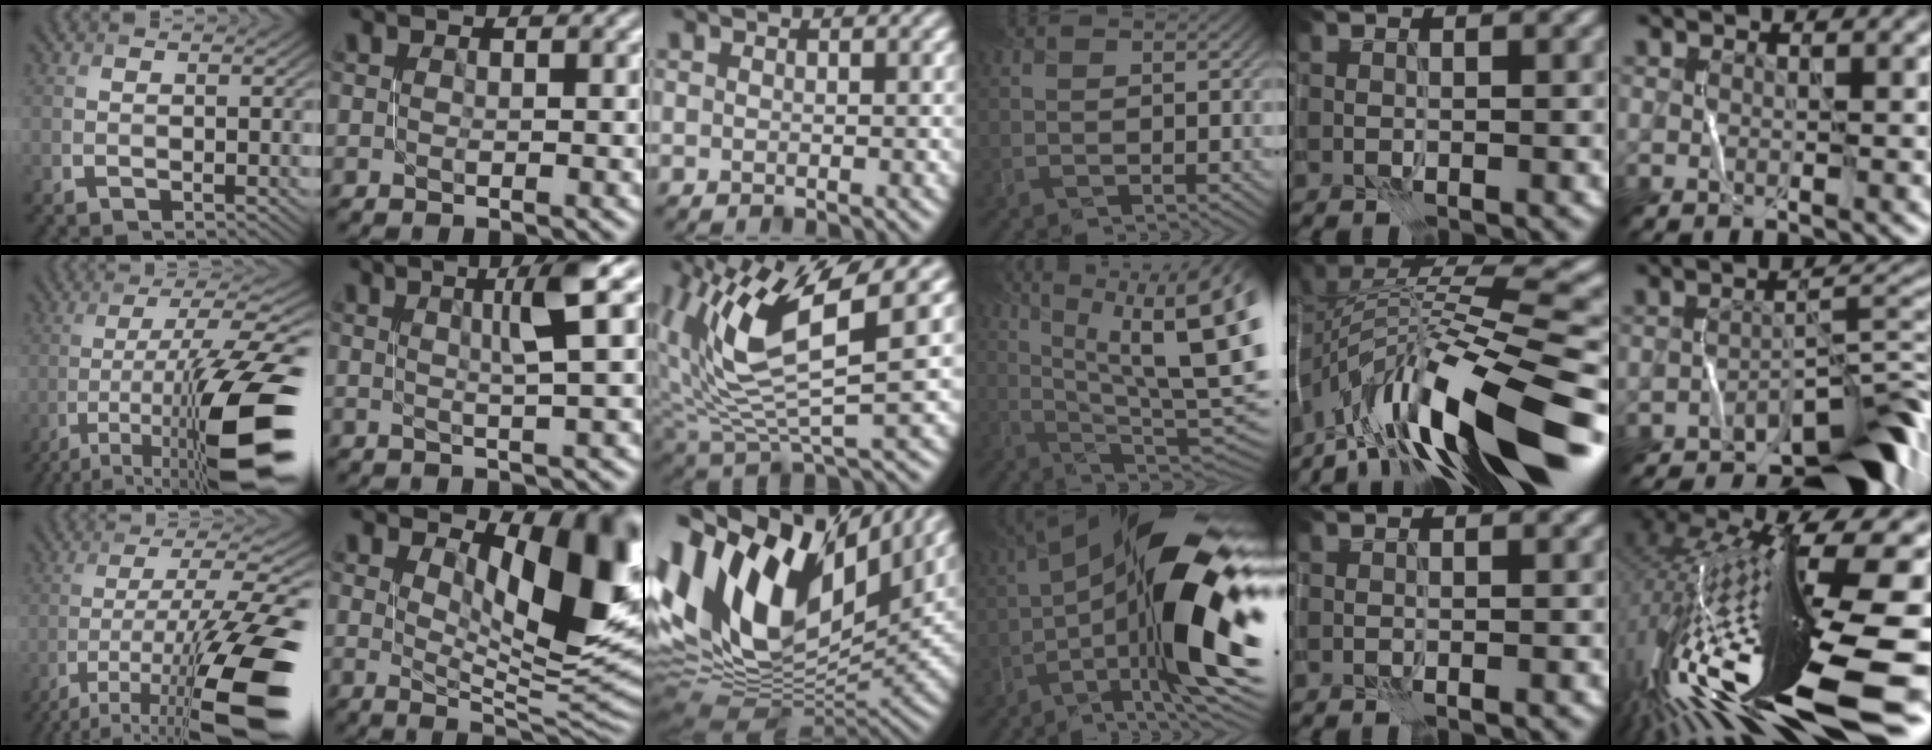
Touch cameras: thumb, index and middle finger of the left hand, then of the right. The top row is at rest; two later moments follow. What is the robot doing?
{"motion": "open", "object": "stapler"}